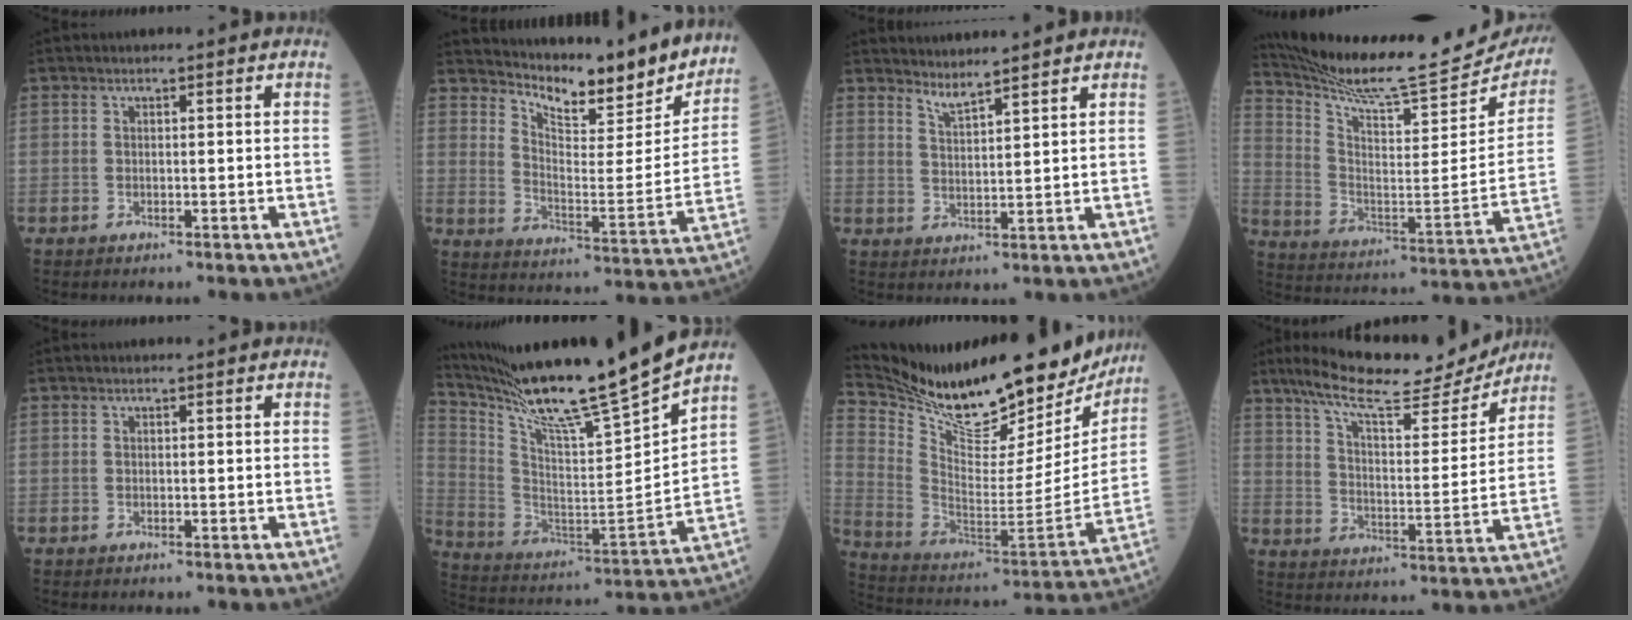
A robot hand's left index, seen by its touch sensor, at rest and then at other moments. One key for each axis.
{"total": 17.8, "fx": 15.9, "fy": 4.2, "fz": 6.7, "tx": -0.105, "ty": -0.039, "tz": 0.208}
{"total": 3.9, "fx": 3.7, "fy": -0.6, "fz": 0.9, "tx": -0.026, "ty": -0.001, "tz": 0.065}
{"total": 25.5, "fx": 23.8, "fy": 1.9, "fz": 9.0, "tx": -0.162, "ty": -0.096, "tz": 0.337}
{"total": 0.0}
{"total": 23.6, "fx": 20.0, "fy": -2.6, "fz": 12.1, "tx": -0.221, "ty": -0.063, "tz": 0.328}
{"total": 28.2, "fx": 24.1, "fy": 7.1, "fz": 12.8, "tx": -0.232, "ty": -0.045, "tz": 0.357}
{"total": 16.3, "fx": 14.3, "fy": 2.2, "fz": 7.5, "tx": -0.129, "ty": -0.001, "tz": 0.220}